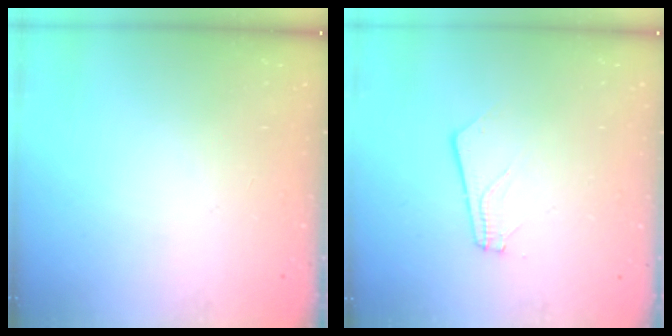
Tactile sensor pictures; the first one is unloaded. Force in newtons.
{"total": 2.7, "press": 2.7, "slide": 0.4}